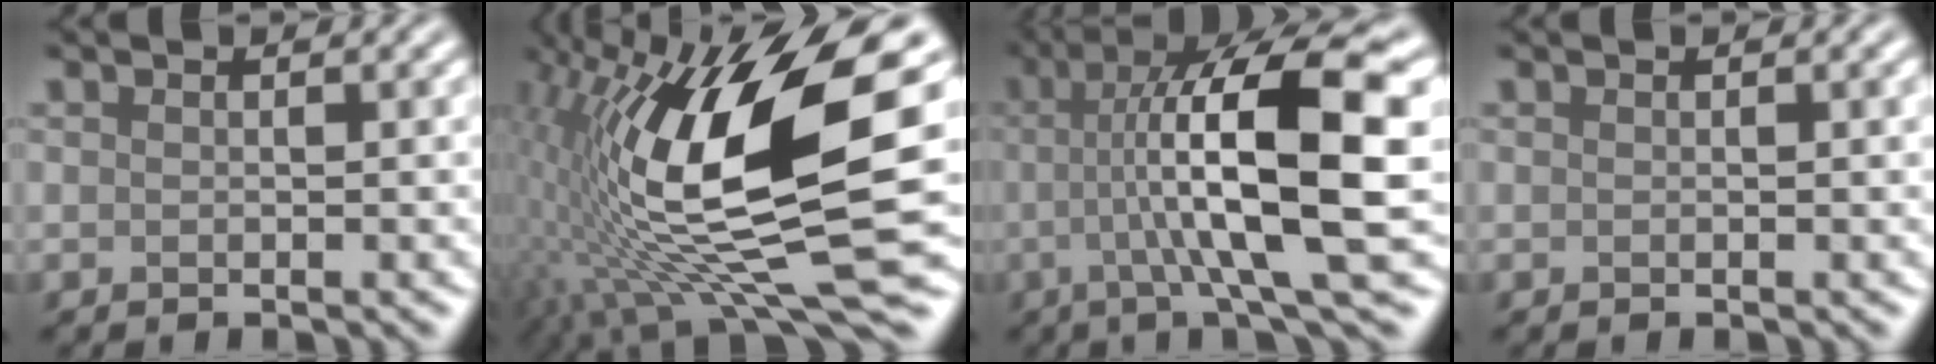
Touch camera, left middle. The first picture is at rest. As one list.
[{"total": 16.3, "force": [1.2, 5.5, 15.3], "torque": [-0.287, -0.001, 0.023]}, {"total": 13.3, "force": [0.4, 2.7, 13.0], "torque": [-0.184, 0.022, 0.008]}, {"total": 0.6, "force": [0.2, 0.2, 0.5], "torque": [-0.005, 0.004, 0.003]}]